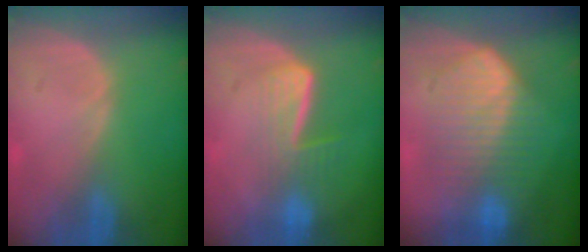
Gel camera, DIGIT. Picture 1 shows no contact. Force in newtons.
{"total": 6.7, "press": 5.7, "slide": 3.6}
{"total": 10.0, "press": 10.0, "slide": 0.6}